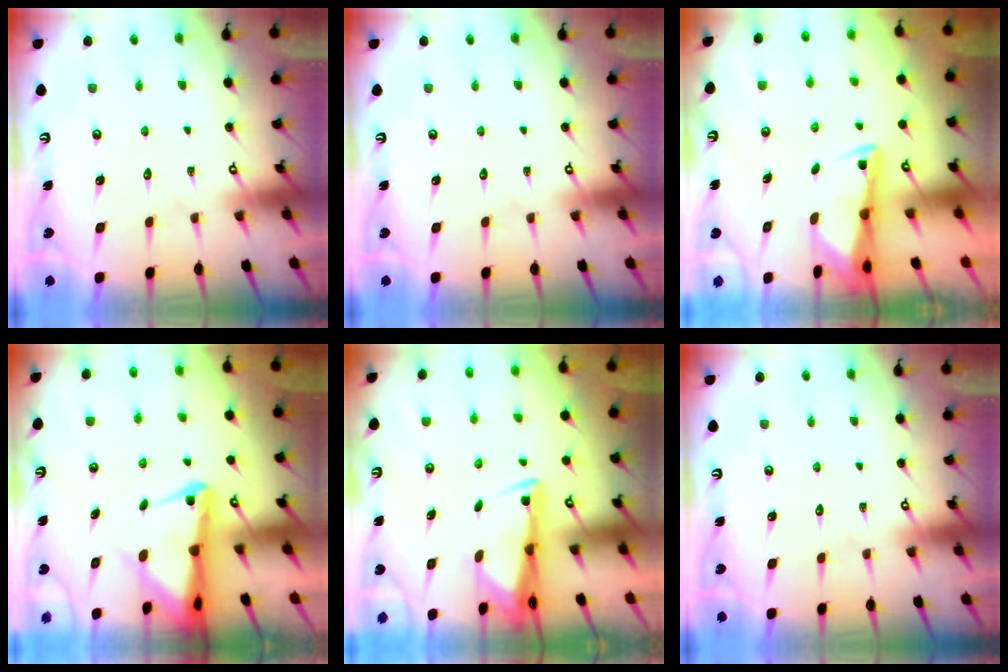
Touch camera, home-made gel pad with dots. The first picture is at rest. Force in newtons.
{"total": 0.0}
{"total": 3.0, "press": 3.0, "slide": 0.4}
{"total": 4.8, "press": 4.6, "slide": 1.2}
{"total": 2.9, "press": 2.8, "slide": 1.0}
{"total": 0.0}